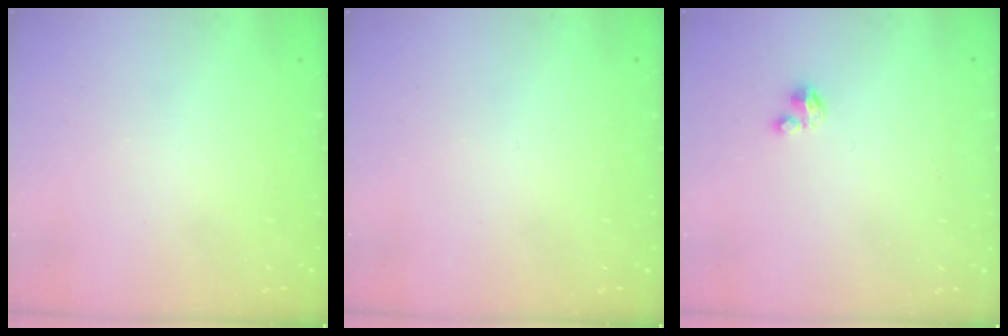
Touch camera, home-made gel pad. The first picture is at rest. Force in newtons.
{"total": 0.0}
{"total": 1.2, "press": 1.2, "slide": 0.2}